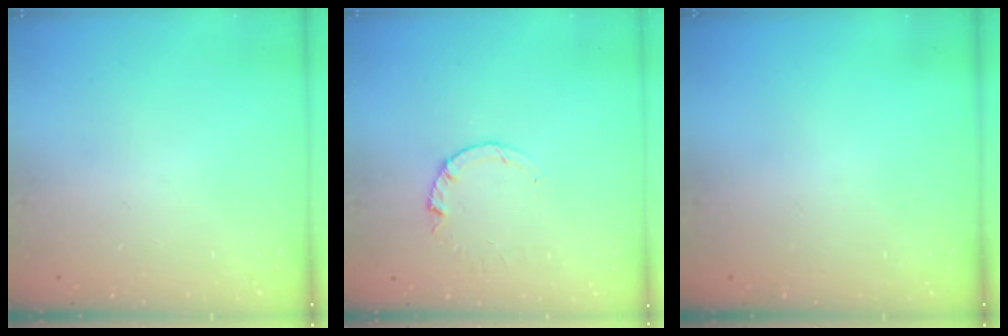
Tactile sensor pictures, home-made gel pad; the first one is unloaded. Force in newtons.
{"total": 1.0, "press": 0.9, "slide": 0.3}
{"total": 0.0}